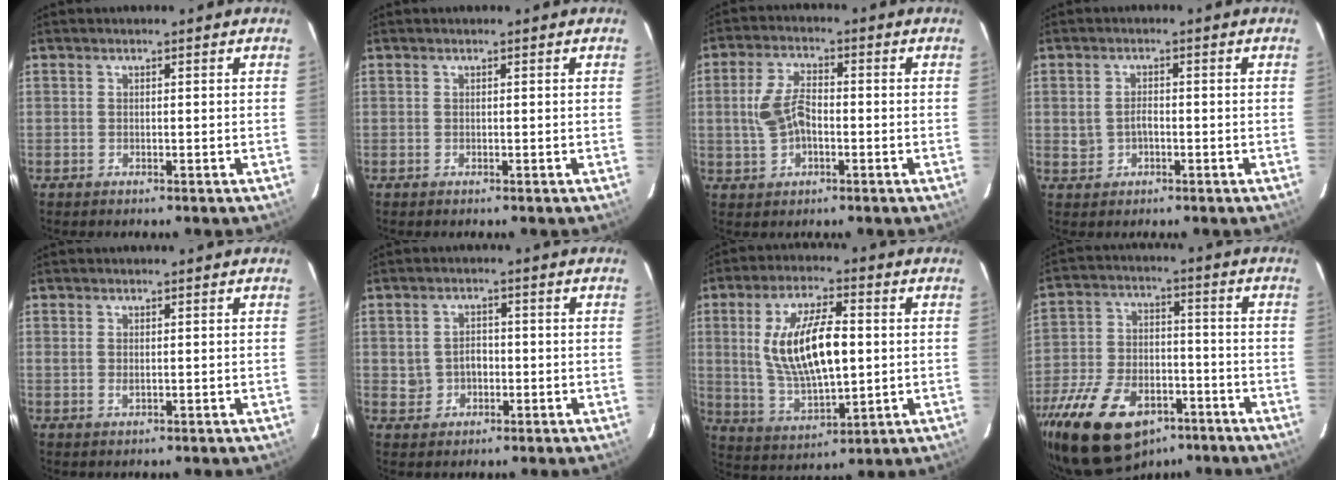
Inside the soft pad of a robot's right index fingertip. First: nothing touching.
{"total": 0.0}
{"total": 7.2, "force": [-0.9, 4.2, 5.8], "torque": [-0.121, 0.009, -0.009]}
{"total": 2.9, "force": [-0.4, 2.1, 1.9], "torque": [-0.039, 0.004, -0.003]}
{"total": 0.9, "force": [0.2, 0.4, 0.8], "torque": [-0.018, -0.001, 0.004]}
{"total": 3.8, "force": [-0.3, 3.4, 1.7], "torque": [-0.035, 0.010, 0.002]}
{"total": 15.4, "force": [1.7, 6.2, 14.0], "torque": [-0.268, 0.000, 0.045]}
{"total": 22.4, "force": [-14.0, 12.6, 12.2], "torque": [-0.269, -0.013, -0.221]}